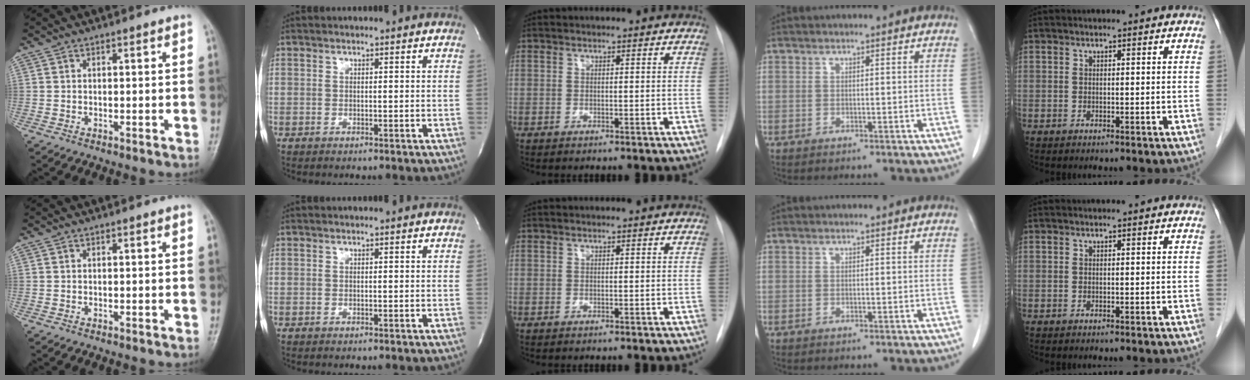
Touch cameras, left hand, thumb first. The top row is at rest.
{}